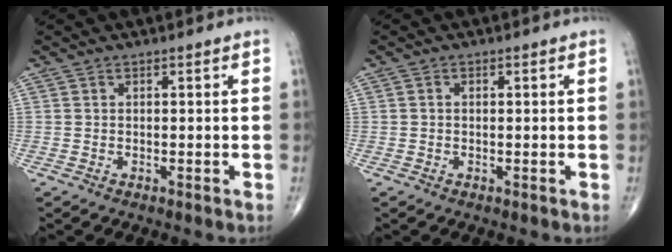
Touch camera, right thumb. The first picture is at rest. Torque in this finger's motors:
{"motor_torque": [-0.25, 0.25, 0.01, 0.08, -0.02]}